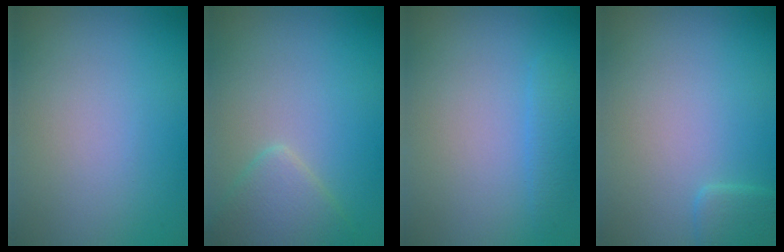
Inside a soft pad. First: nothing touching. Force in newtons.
{"total": 2.8, "press": 2.8, "slide": 0.1}
{"total": 1.3, "press": 1.3, "slide": 0.1}
{"total": 1.5, "press": 1.5, "slide": 0.1}